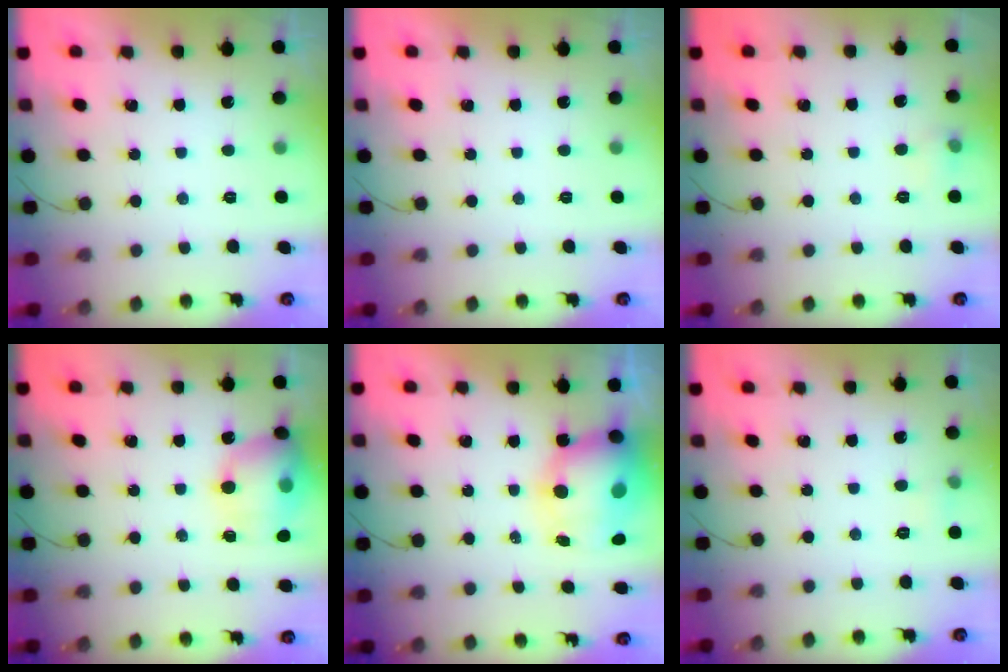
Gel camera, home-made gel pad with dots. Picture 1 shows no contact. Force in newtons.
{"total": 0.0}
{"total": 8.1, "press": 4.3, "slide": 6.9}
{"total": 15.4, "press": 15.1, "slide": 2.8}
{"total": 12.0, "press": 11.6, "slide": 3.0}
{"total": 3.7, "press": 3.4, "slide": 1.5}